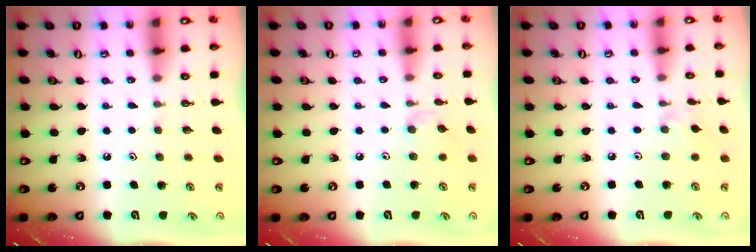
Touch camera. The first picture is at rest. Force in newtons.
{"total": 5.6, "press": 5.6, "slide": 0.6}
{"total": 1.2, "press": 1.2, "slide": 0.3}